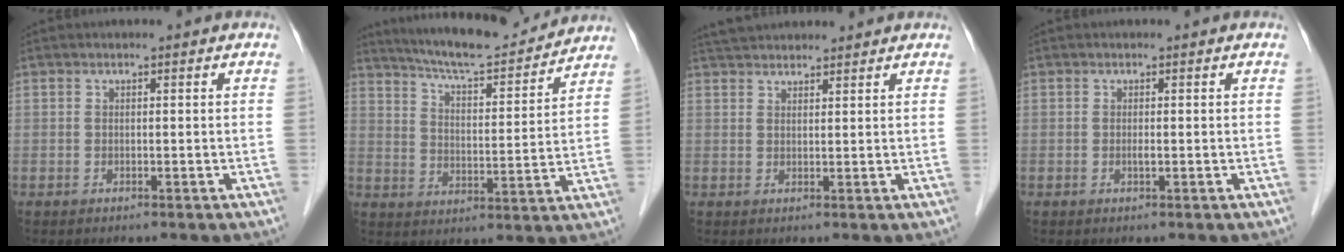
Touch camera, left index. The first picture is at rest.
{"total": 14.9, "force": [13.9, 1.4, 5.1], "torque": [-0.087, 0.000, 0.208]}
{"total": 7.1, "force": [6.7, 1.3, 2.1], "torque": [-0.038, 0.040, 0.105]}
{"total": 0.5, "force": [-0.1, 0.0, 0.5], "torque": [-0.013, -0.003, -0.003]}